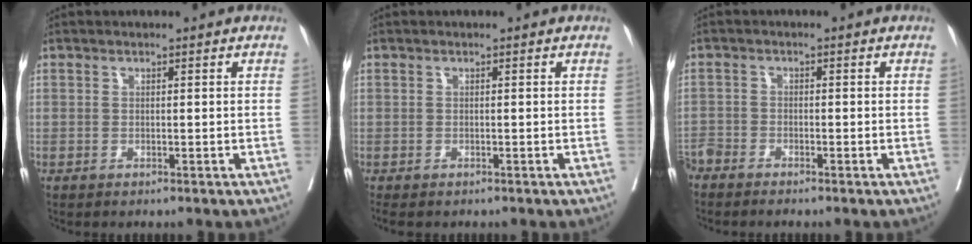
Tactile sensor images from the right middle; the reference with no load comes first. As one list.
[{"total": 2.4, "force": [-1.9, 0.9, 1.0], "torque": [-0.013, -0.007, -0.025]}, {"total": 3.2, "force": [-3.1, 0.4, 0.7], "torque": [-0.005, -0.007, -0.061]}]